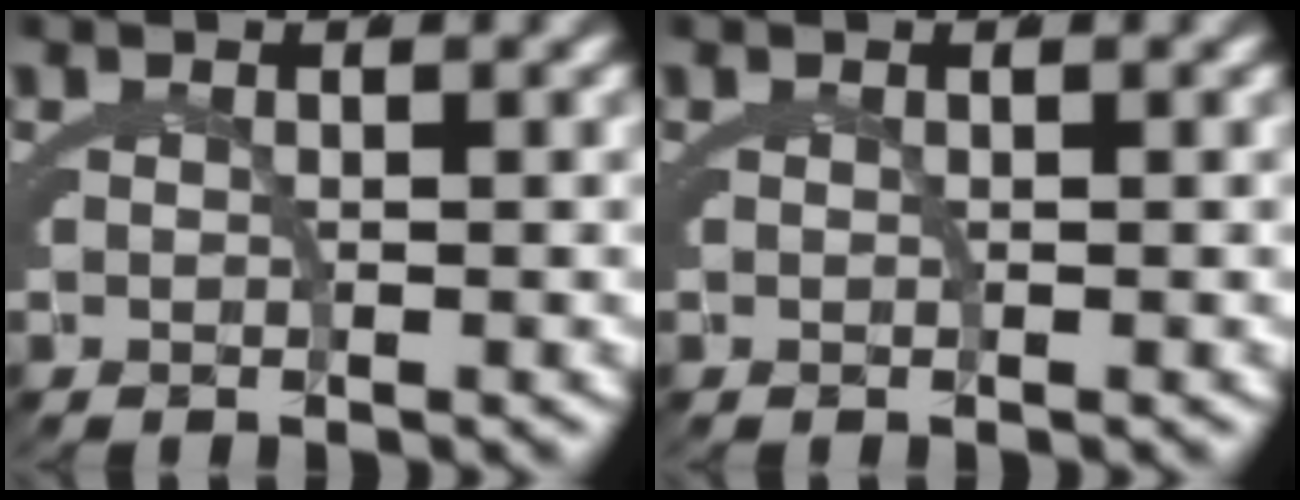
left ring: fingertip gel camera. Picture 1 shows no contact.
{"total": 0.0}